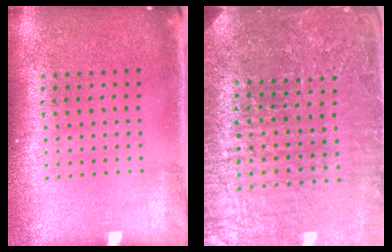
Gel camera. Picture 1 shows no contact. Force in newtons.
{"total": 5.5, "press": 5.0, "slide": 2.4}